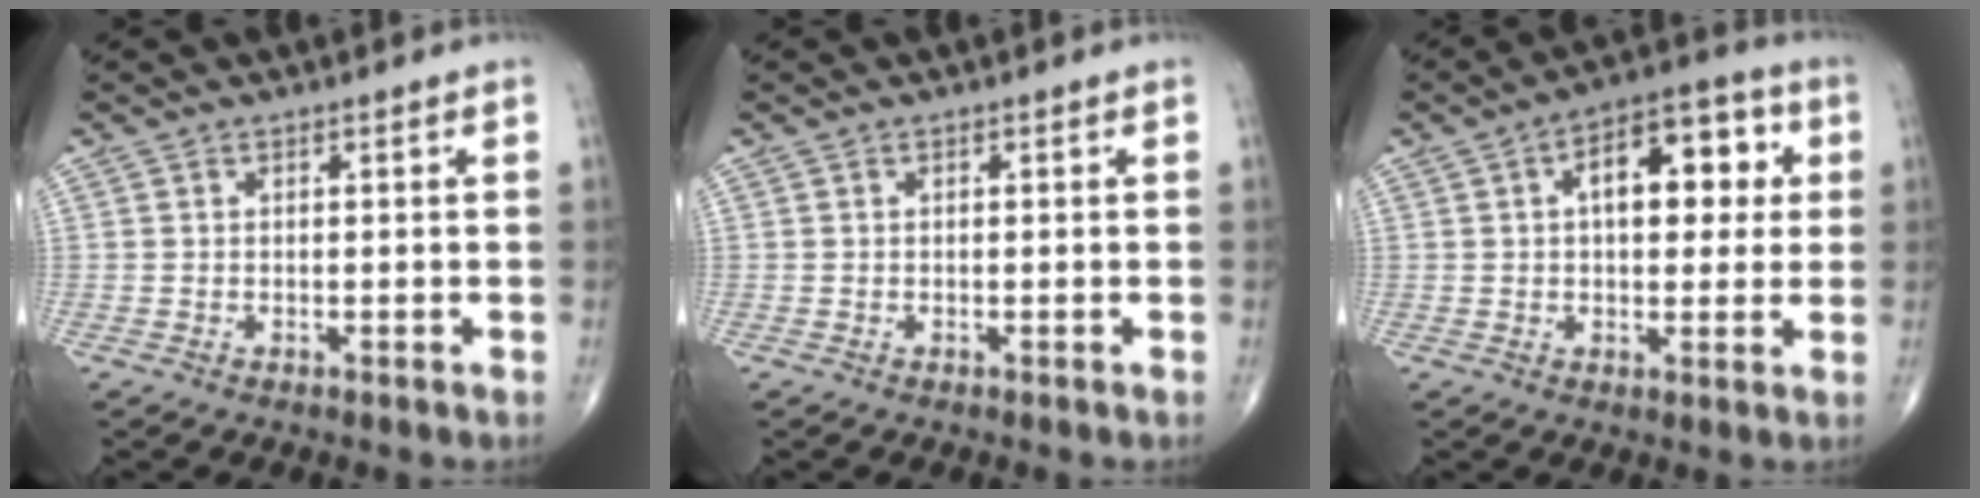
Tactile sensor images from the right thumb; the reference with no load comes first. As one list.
[{"total": 0.0}, {"total": 13.6, "force": [3.1, 7.2, 11.1], "torque": [-0.122, 0.019, 0.039]}]